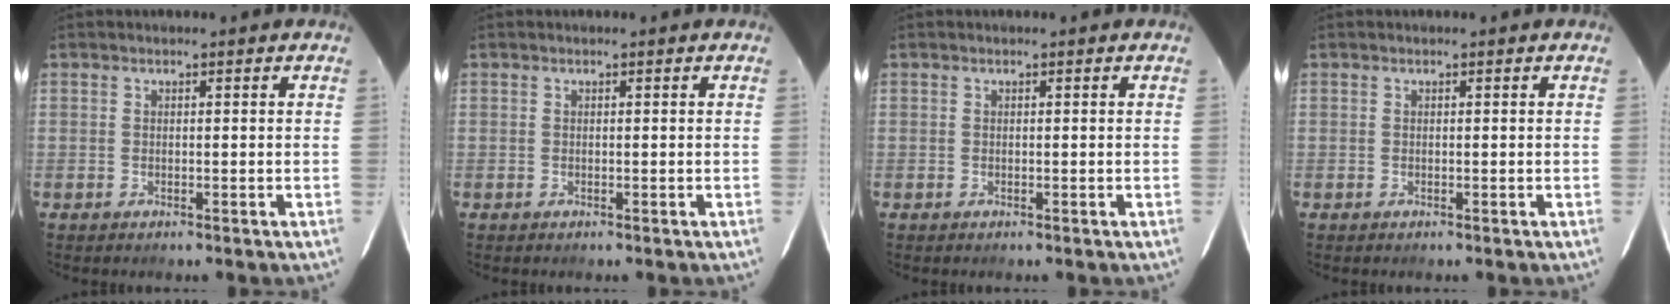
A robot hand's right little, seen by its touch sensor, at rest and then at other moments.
{"total": 0.0}
{"total": 0.0}
{"total": 0.0}